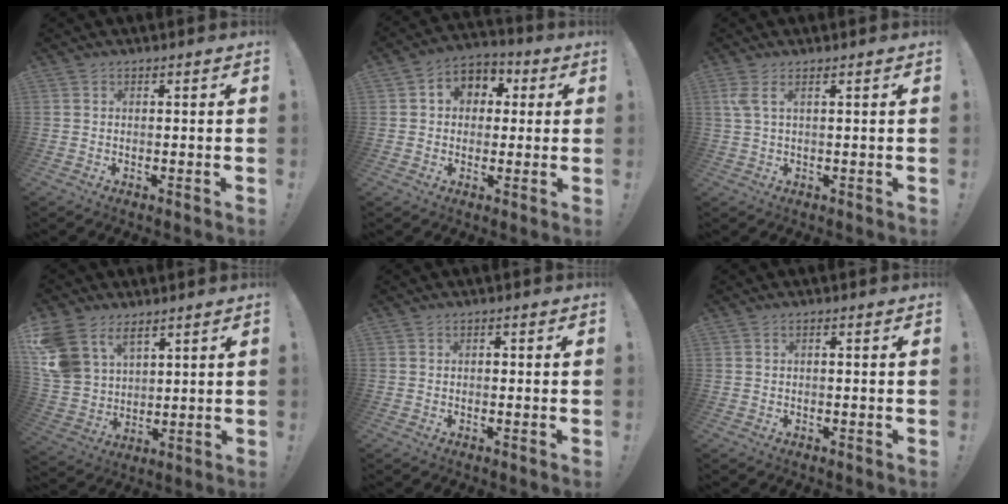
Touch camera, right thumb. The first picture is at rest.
{"total": 7.0, "force": [0.9, 6.4, 2.8], "torque": [-0.037, 0.003, 0.022]}
{"total": 3.2, "force": [1.2, 0.5, 2.9], "torque": [-0.048, -0.007, 0.020]}
{"total": 11.6, "force": [7.3, 7.7, 4.8], "torque": [-0.111, -0.050, 0.144]}
{"total": 0.6, "force": [-0.3, 0.5, 0.2], "torque": [-0.005, 0.002, -0.006]}
{"total": 0.6, "force": [-0.2, -0.1, 0.6], "torque": [-0.012, 0.000, -0.004]}